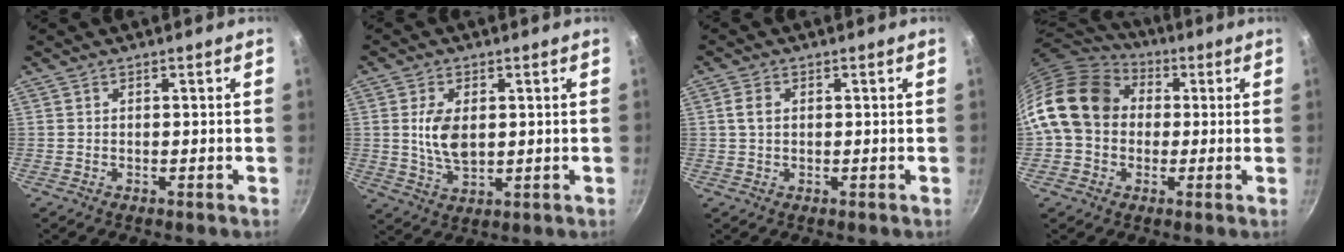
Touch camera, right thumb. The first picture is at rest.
{"total": 7.5, "force": [1.1, 4.4, 6.0], "torque": [-0.110, -0.013, 0.023]}
{"total": 2.7, "force": [0.5, 2.0, 1.8], "torque": [-0.031, 0.005, 0.008]}
{"total": 17.8, "force": [1.8, 14.4, 10.3], "torque": [-0.172, 0.039, 0.018]}